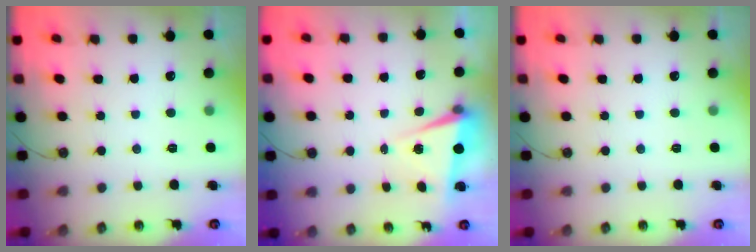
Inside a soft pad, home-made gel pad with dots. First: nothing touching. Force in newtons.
{"total": 4.2, "press": 3.4, "slide": 2.5}
{"total": 0.0}